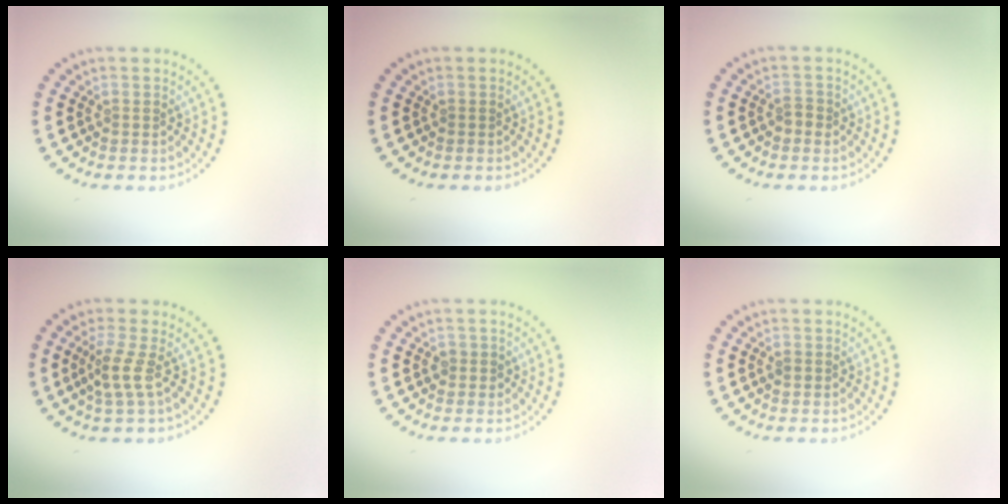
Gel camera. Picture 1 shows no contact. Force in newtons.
{"total": 0.0}
{"total": 1.1, "press": 1.0, "slide": 0.4}
{"total": 2.2, "press": 1.6, "slide": 1.6}
{"total": 1.1, "press": 1.0, "slide": 0.4}
{"total": 0.9, "press": 0.9, "slide": 0.1}